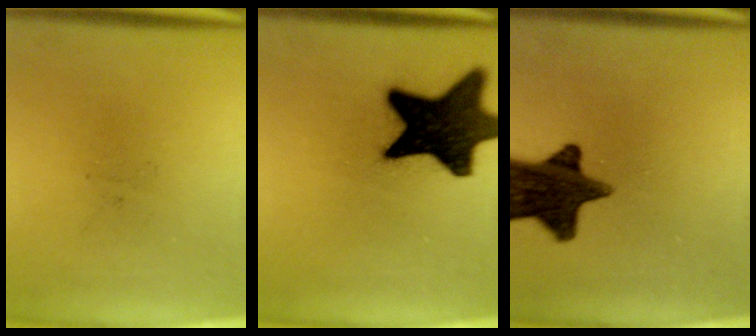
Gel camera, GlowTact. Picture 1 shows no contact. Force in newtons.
{"total": 18.3}
{"total": 14.3}